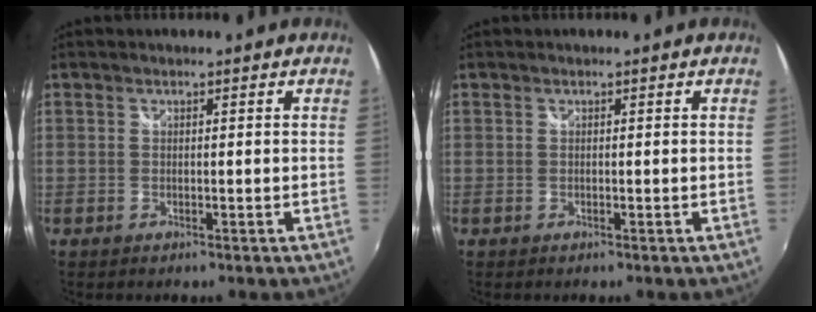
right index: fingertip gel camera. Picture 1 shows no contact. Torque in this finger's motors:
{"motor_torque": [0.06, 0.05, 0.00, 0.00]}